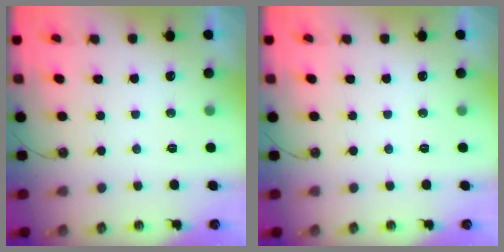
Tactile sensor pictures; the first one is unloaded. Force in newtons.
{"total": 0.0}